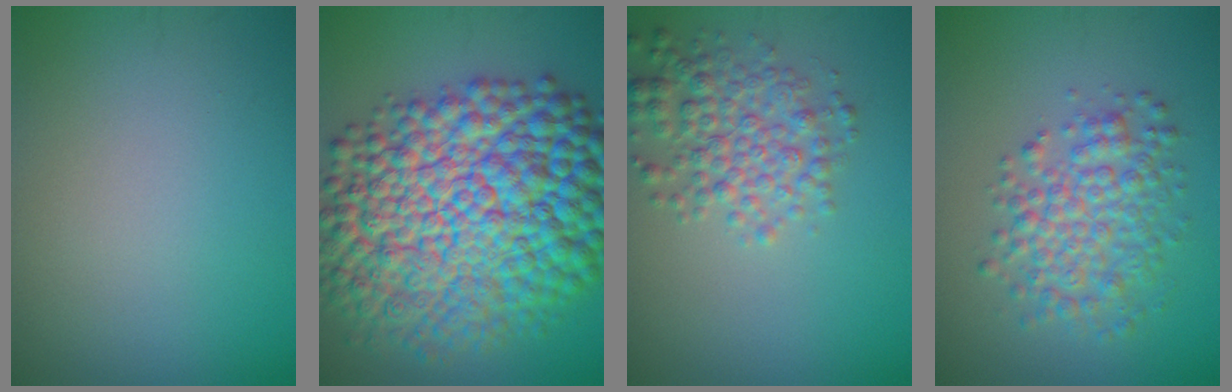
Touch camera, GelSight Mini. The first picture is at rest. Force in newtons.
{"total": 17.2, "press": 17.2, "slide": 0.0}
{"total": 4.1, "press": 4.1, "slide": 0.1}
{"total": 4.7, "press": 4.7, "slide": 0.1}